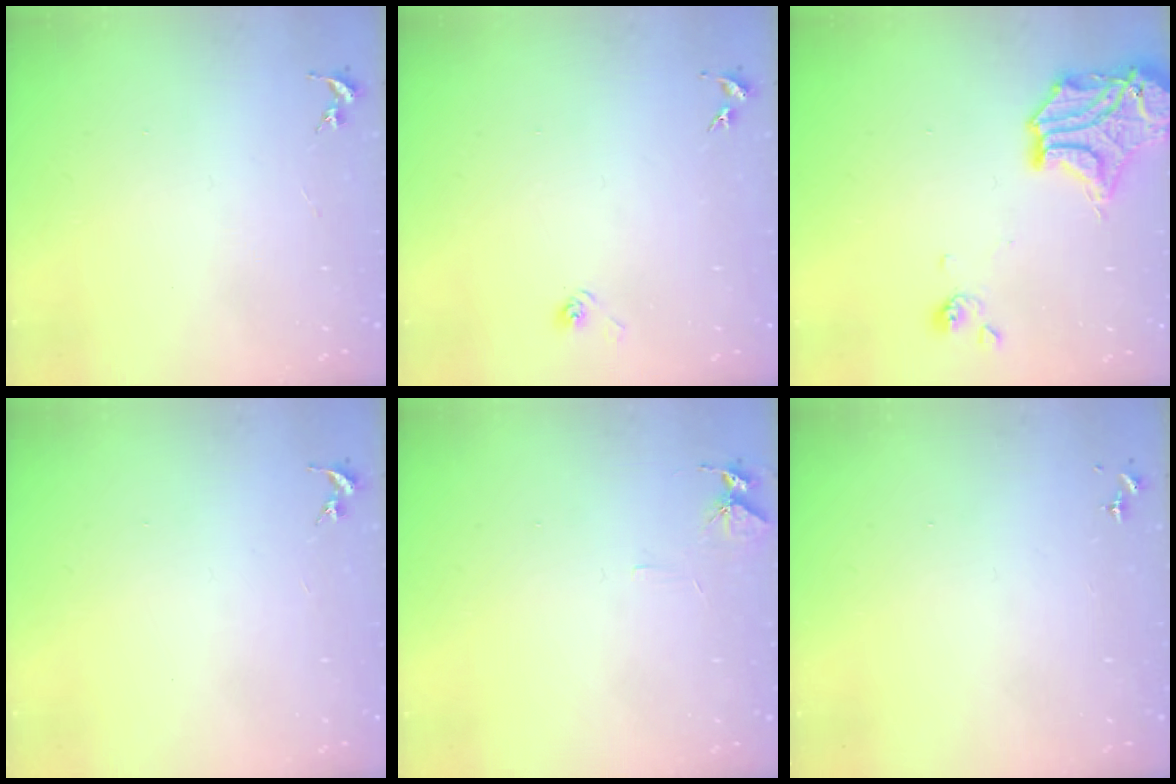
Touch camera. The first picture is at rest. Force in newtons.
{"total": 2.9, "press": 2.5, "slide": 1.5}
{"total": 16.4, "press": 16.1, "slide": 3.1}
{"total": 0.0}
{"total": 5.4, "press": 5.4, "slide": 0.6}
{"total": 0.0}